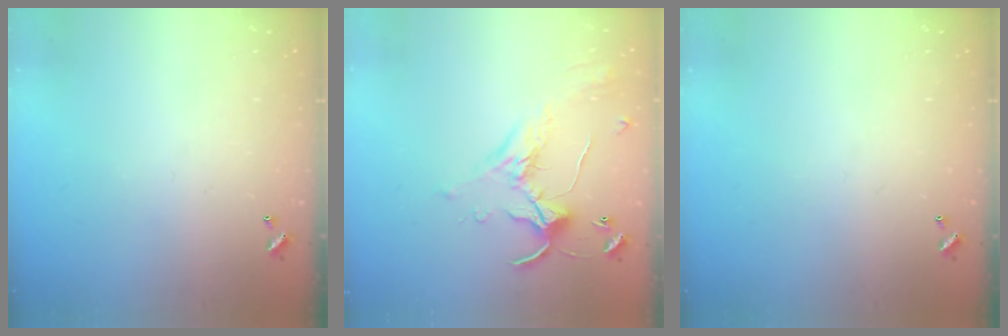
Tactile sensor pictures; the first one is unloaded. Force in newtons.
{"total": 1.2, "press": 0.6, "slide": 1.1}
{"total": 0.0}